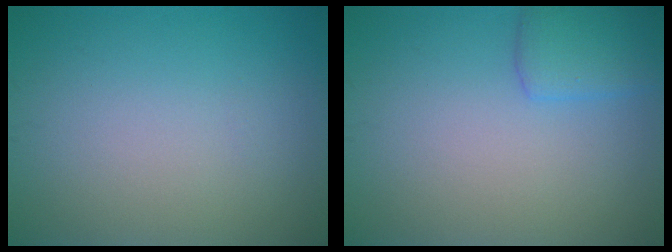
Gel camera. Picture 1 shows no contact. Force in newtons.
{"total": 2.5, "press": 2.5, "slide": 0.2}